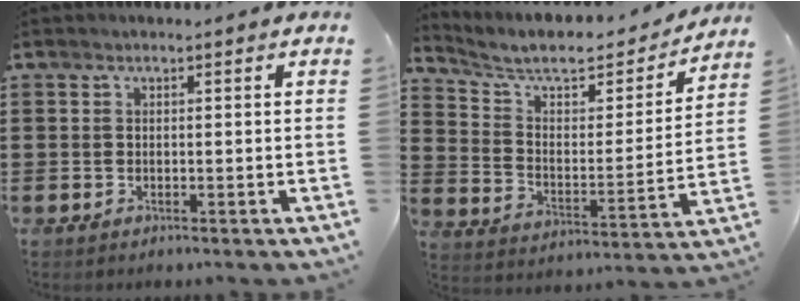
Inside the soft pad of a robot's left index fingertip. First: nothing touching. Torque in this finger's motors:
{"motor_torque": [0.99, -1.14, 0.13, 0.07]}